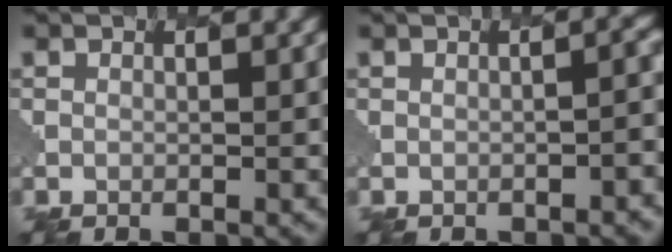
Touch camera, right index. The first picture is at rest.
{"total": 3.3, "force": [-0.7, 1.0, 3.1], "torque": [-0.002, 0.014, -0.019]}